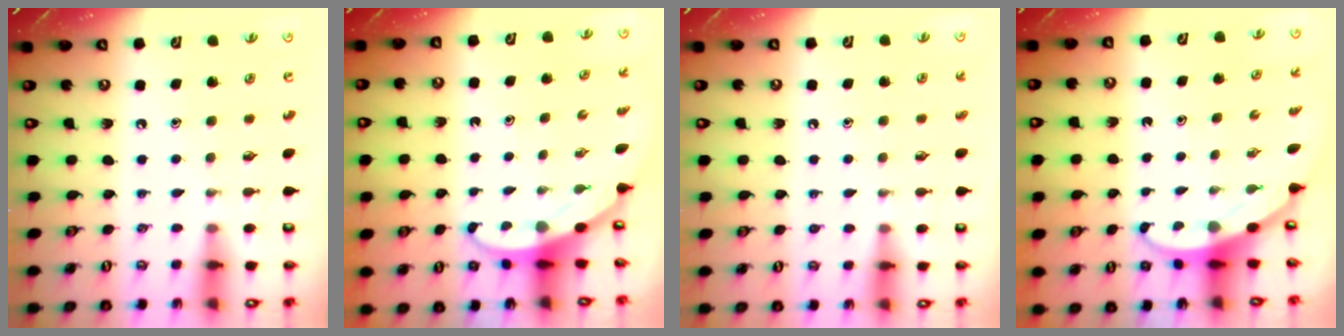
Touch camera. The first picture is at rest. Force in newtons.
{"total": 3.3, "press": 3.3, "slide": 0.1}
{"total": 1.7, "press": 1.7, "slide": 0.2}
{"total": 3.3, "press": 3.3, "slide": 0.1}